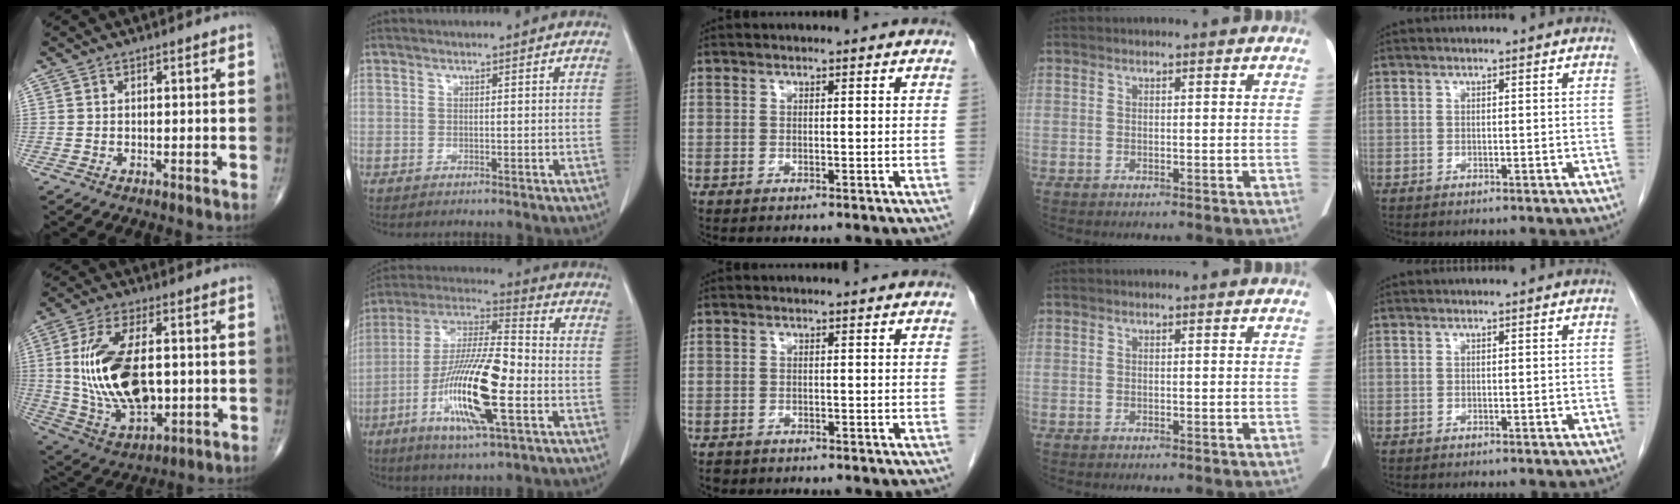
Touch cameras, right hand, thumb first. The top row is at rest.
{"thumb": {"total": 18.8, "force": [0.7, 10.0, 15.9], "torque": [-0.304, -0.009, 0.027]}, "index": {"total": 17.7, "force": [-5.3, 2.8, 16.7], "torque": [-0.328, -0.012, -0.093]}, "middle": {"total": 1.0, "force": [-0.8, 0.7, 0.0], "torque": [-0.010, 0.001, -0.012]}}